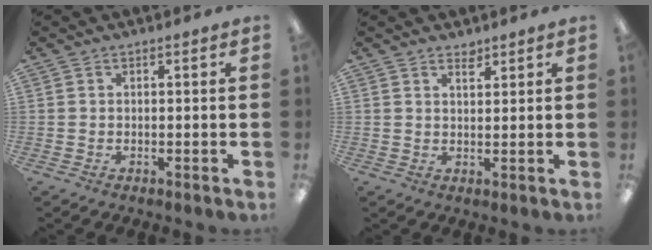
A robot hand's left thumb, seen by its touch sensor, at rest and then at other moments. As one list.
[{"total": 2.1, "force": [2.0, 0.7, 0.5], "torque": [-0.005, -0.009, 0.035]}]